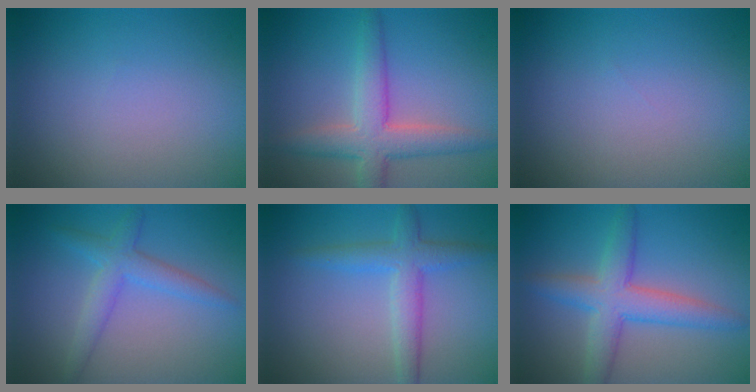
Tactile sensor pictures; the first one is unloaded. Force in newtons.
{"total": 5.2, "press": 5.1, "slide": 0.3}
{"total": 0.0}
{"total": 3.0, "press": 3.0, "slide": 0.0}
{"total": 3.5, "press": 3.5, "slide": 0.1}
{"total": 5.1, "press": 5.1, "slide": 0.2}